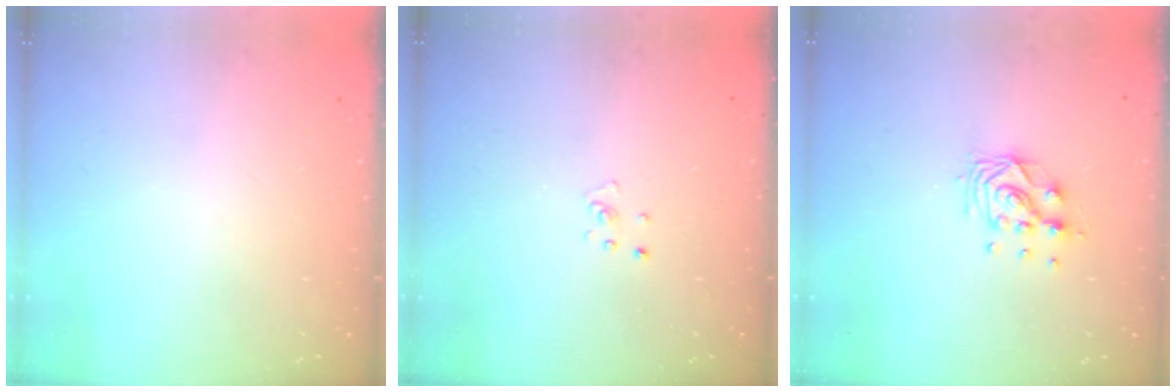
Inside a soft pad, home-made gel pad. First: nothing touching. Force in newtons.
{"total": 2.6, "press": 2.6, "slide": 0.3}
{"total": 9.6, "press": 9.5, "slide": 0.8}